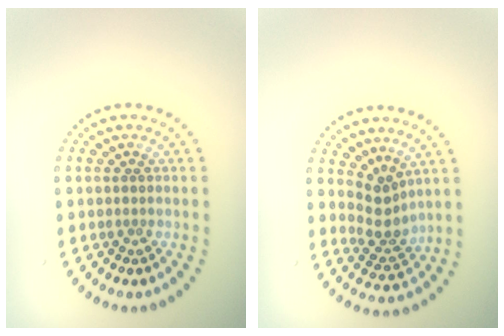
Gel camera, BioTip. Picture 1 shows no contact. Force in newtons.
{"total": 2.5, "press": 1.9, "slide": 1.7}